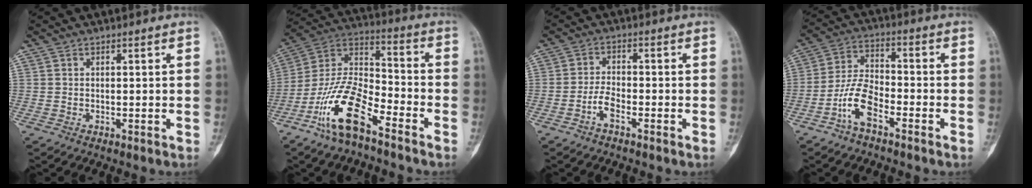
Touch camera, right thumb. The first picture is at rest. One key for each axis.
{"total": 15.1, "fx": -9.1, "fy": 5.5, "fz": 10.7, "tx": -0.207, "ty": 0.067, "tz": -0.180}
{"total": 3.5, "fx": -2.1, "fy": 1.2, "fz": 2.5, "tx": -0.048, "ty": 0.018, "tz": -0.043}
{"total": 8.1, "fx": -4.3, "fy": 3.5, "fz": 5.9, "tx": -0.119, "ty": 0.035, "tz": -0.090}